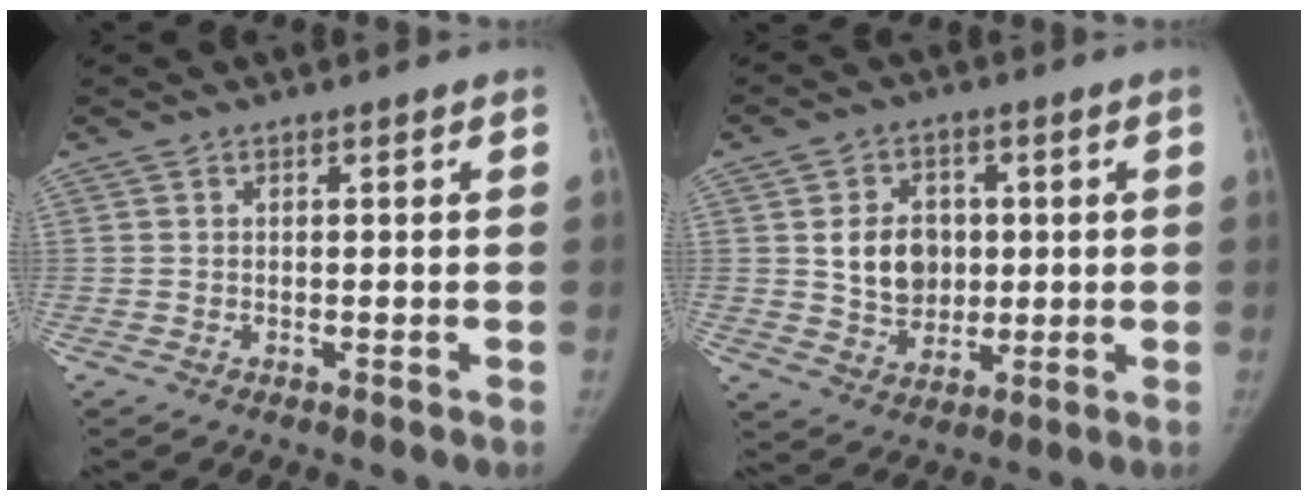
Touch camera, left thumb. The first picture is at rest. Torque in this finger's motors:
{"motor_torque": [1.33, 1.29, 1.16, -0.79, 0.19]}